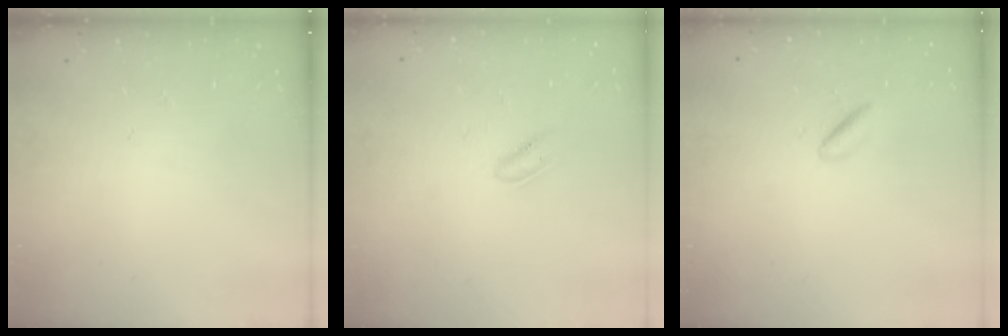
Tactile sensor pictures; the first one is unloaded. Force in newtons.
{"total": 1.9, "press": 1.8, "slide": 0.6}
{"total": 1.9, "press": 1.7, "slide": 0.8}